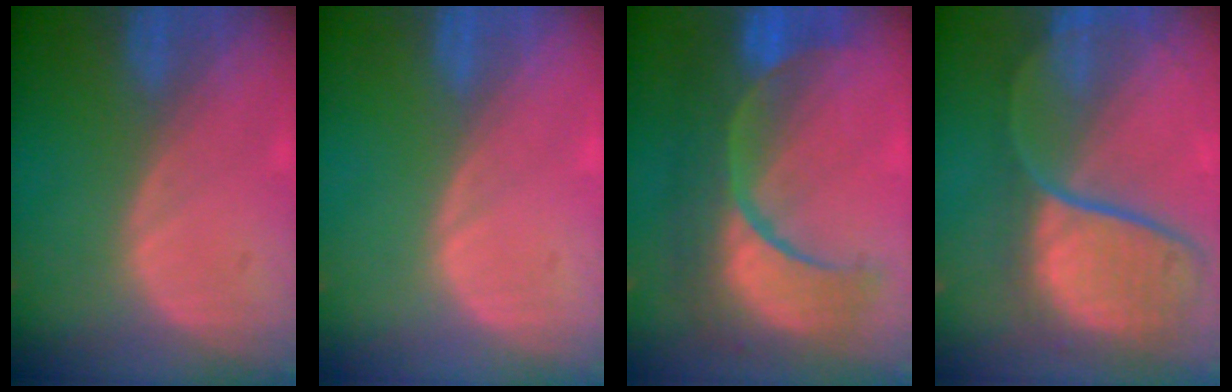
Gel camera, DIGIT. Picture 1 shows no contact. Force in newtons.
{"total": 0.0}
{"total": 12.3, "press": 12.2, "slide": 1.4}
{"total": 12.2, "press": 9.9, "slide": 7.0}